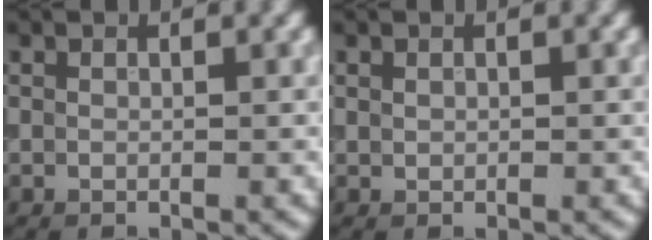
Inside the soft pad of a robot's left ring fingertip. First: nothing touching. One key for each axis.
{"total": 0.0}